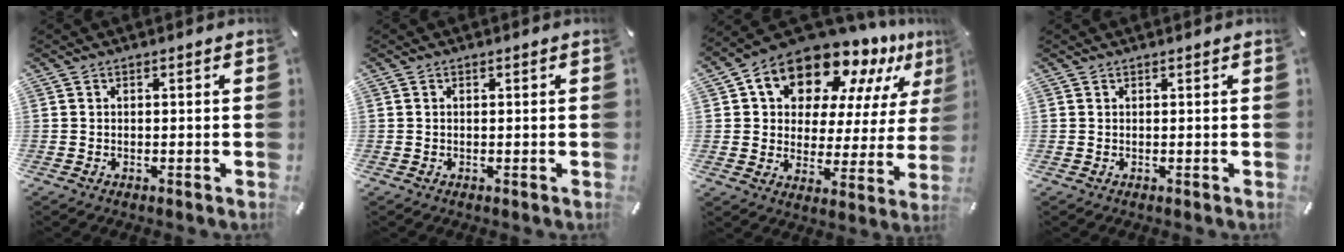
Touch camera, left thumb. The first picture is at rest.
{"total": 0.0}
{"total": 15.9, "force": [12.3, 8.1, 6.0], "torque": [-0.111, -0.102, 0.211]}
{"total": 0.6, "force": [0.4, 0.5, -0.1], "torque": [0.005, 0.003, 0.007]}